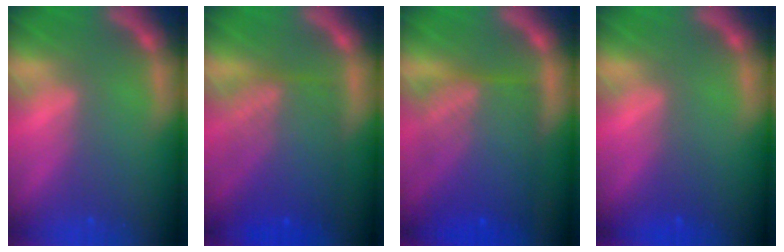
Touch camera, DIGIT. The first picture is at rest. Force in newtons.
{"total": 8.5}
{"total": 10.1}
{"total": 1.0}